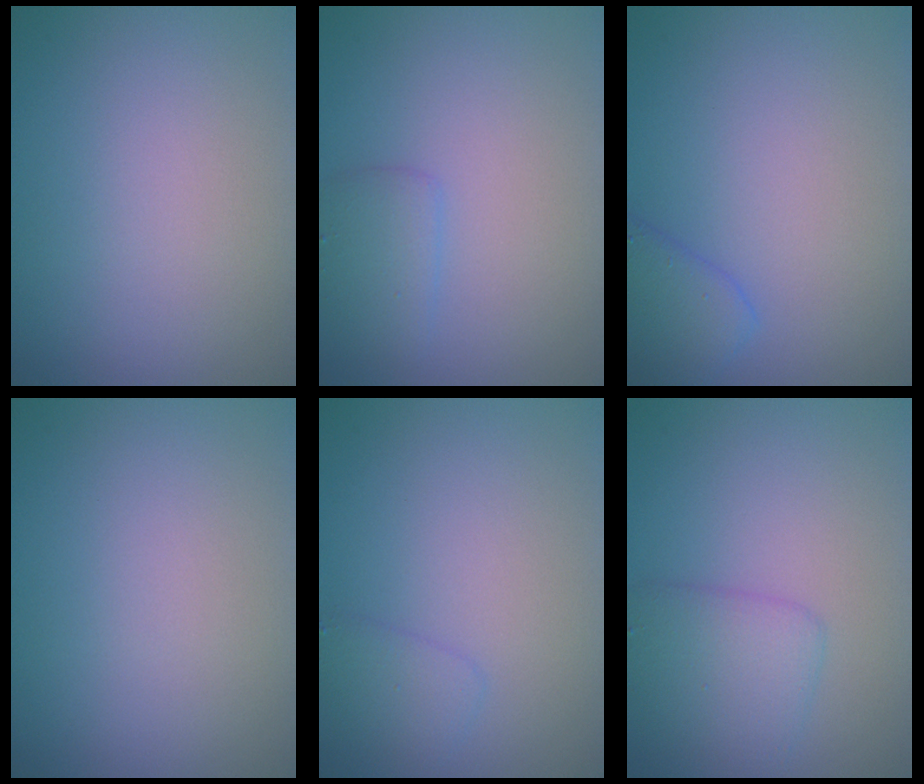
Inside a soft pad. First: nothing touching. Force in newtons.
{"total": 1.8, "press": 1.8, "slide": 0.2}
{"total": 2.7, "press": 2.7, "slide": 0.2}
{"total": 0.0}
{"total": 1.4, "press": 1.4, "slide": 0.1}
{"total": 3.0, "press": 3.0, "slide": 0.2}